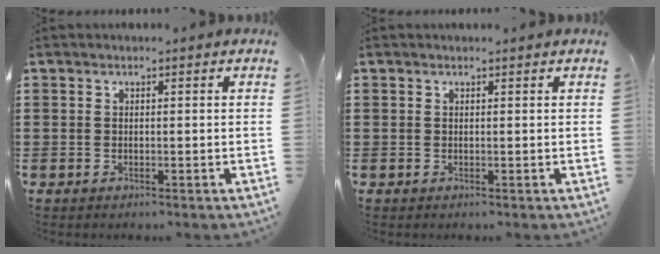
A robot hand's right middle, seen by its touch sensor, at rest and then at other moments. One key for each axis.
{"total": 0.0}